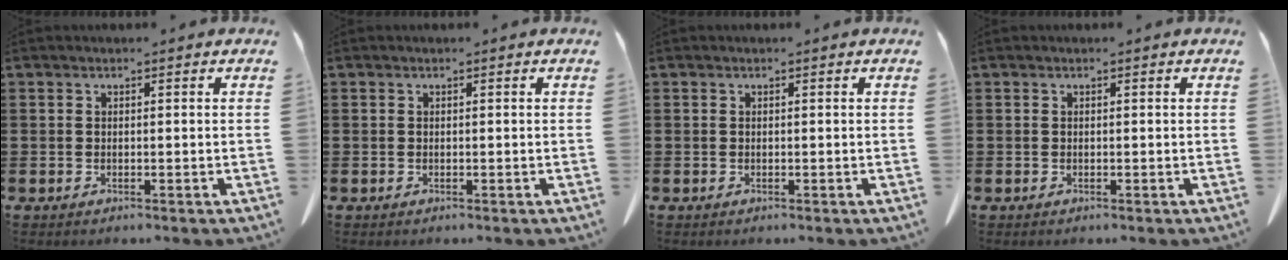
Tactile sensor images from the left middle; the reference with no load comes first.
{"total": 0.0}
{"total": 0.0}
{"total": 0.0}